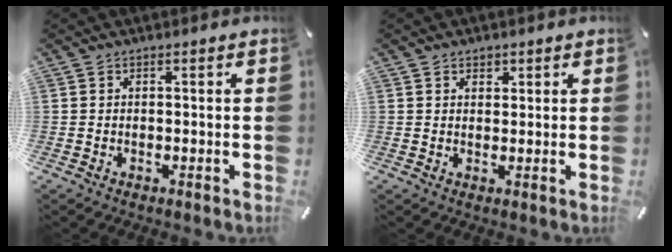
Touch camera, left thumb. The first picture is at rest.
{"total": 1.6, "force": [0.9, 1.3, 0.3], "torque": [0.010, -0.004, 0.013]}